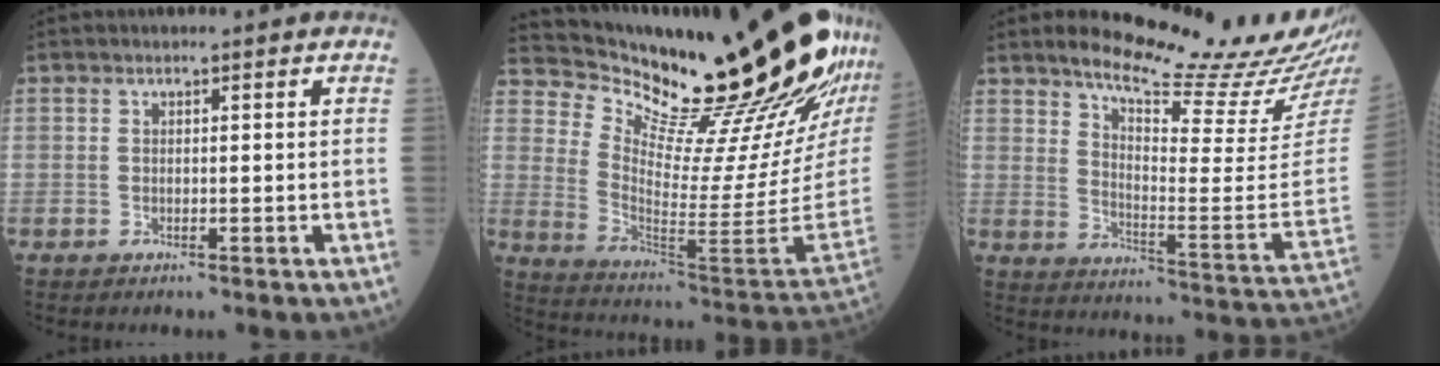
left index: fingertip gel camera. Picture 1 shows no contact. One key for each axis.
{"total": 30.5, "fx": 26.1, "fy": 1.9, "fz": 15.7, "tx": -0.254, "ty": -0.134, "tz": 0.364}
{"total": 19.7, "fx": 17.8, "fy": 0.6, "fz": 8.5, "tx": -0.134, "ty": -0.093, "tz": 0.232}